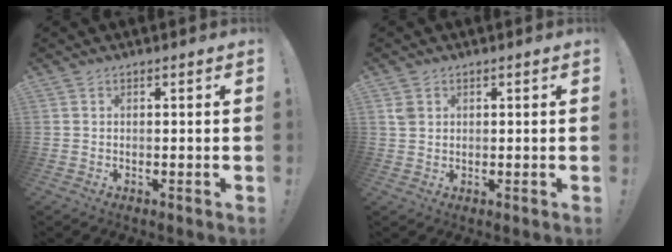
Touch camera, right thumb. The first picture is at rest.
{"total": 2.4, "force": [1.1, 1.8, 1.1], "torque": [-0.011, -0.001, 0.020]}